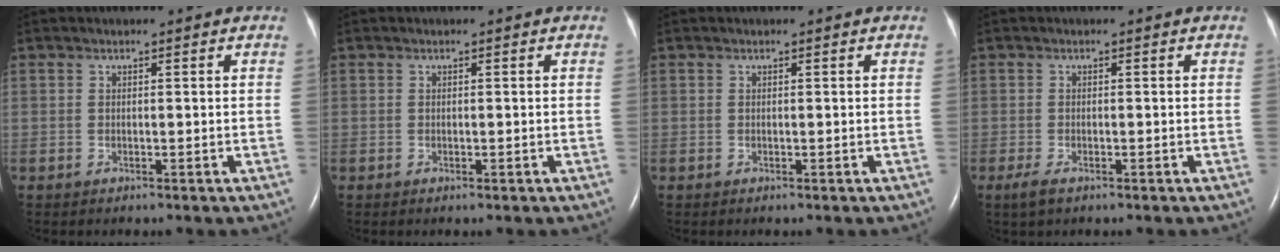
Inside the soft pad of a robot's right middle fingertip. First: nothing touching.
{"total": 0.0}
{"total": 0.0}
{"total": 1.9, "force": [-1.1, 0.7, 1.4], "torque": [-0.038, -0.005, -0.021]}